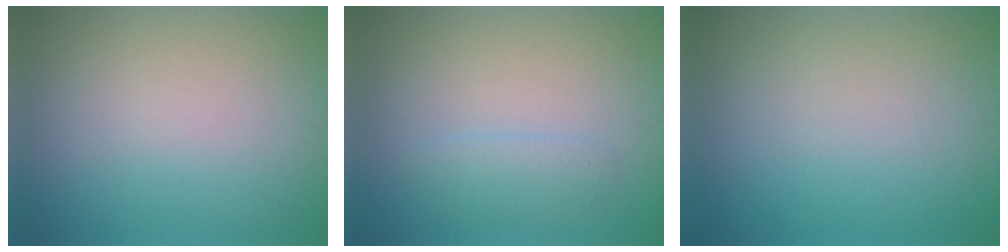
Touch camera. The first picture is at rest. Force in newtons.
{"total": 1.6, "press": 1.6, "slide": 0.0}
{"total": 0.0}